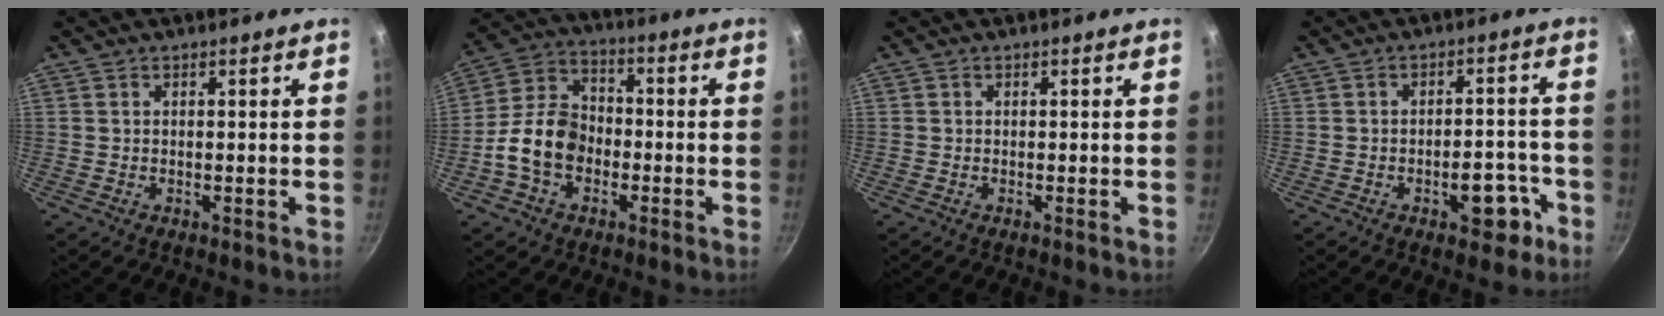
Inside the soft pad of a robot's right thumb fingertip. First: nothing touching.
{"total": 11.7, "force": [-3.2, 8.5, 7.3], "torque": [-0.106, 0.038, -0.074]}
{"total": 0.0}
{"total": 7.7, "force": [-3.6, 4.0, 5.5], "torque": [-0.043, 0.031, -0.040]}